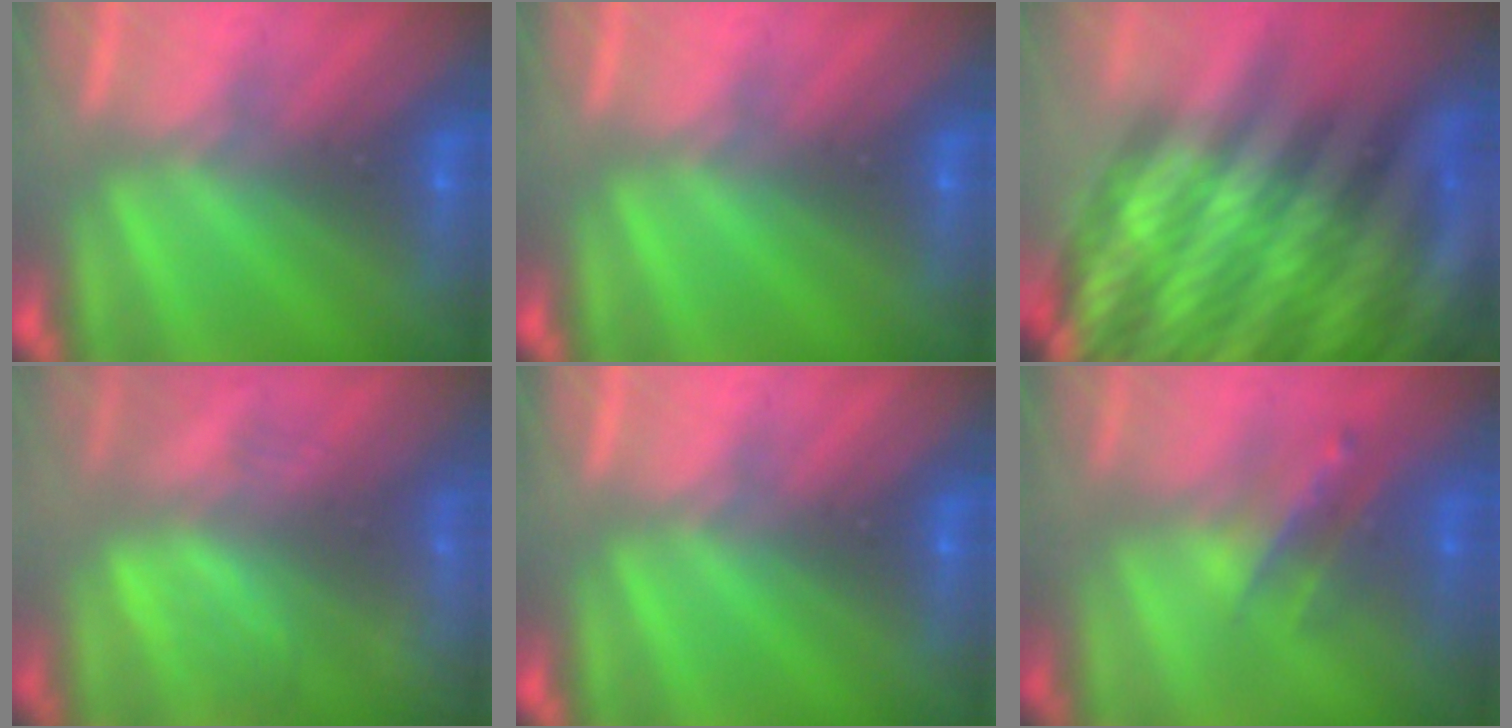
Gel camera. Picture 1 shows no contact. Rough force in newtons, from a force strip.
{"total": 0.0}
{"total": 6.8}
{"total": 4.1}
{"total": 0.0}
{"total": 2.4}